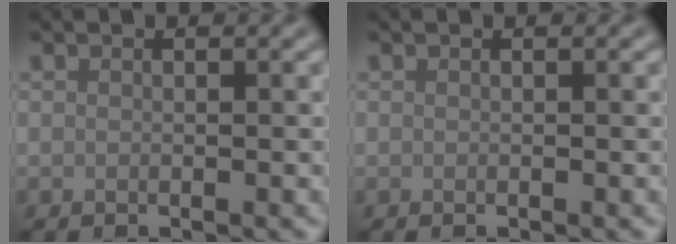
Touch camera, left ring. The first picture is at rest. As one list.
[{"total": 0.0}]